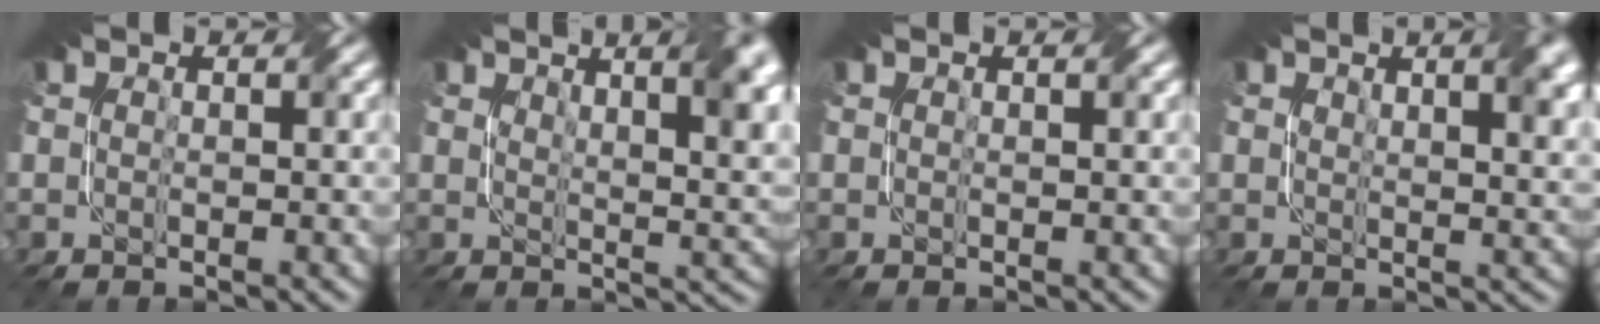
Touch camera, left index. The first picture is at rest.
{"total": 8.8, "force": [4.6, 3.5, 6.6], "torque": [-0.046, 0.017, 0.062]}
{"total": 0.6, "force": [0.5, 0.0, 0.4], "torque": [-0.005, 0.000, 0.007]}
{"total": 5.0, "force": [2.6, 2.0, 3.8], "torque": [-0.038, 0.005, 0.040]}